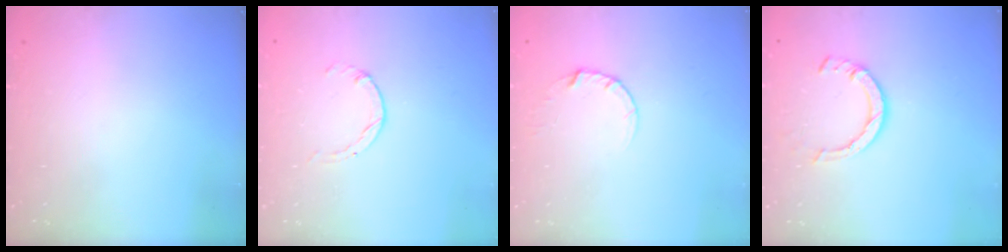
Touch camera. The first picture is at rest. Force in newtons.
{"total": 0.0}
{"total": 2.7, "press": 2.7, "slide": 0.2}
{"total": 6.7, "press": 6.7, "slide": 0.9}